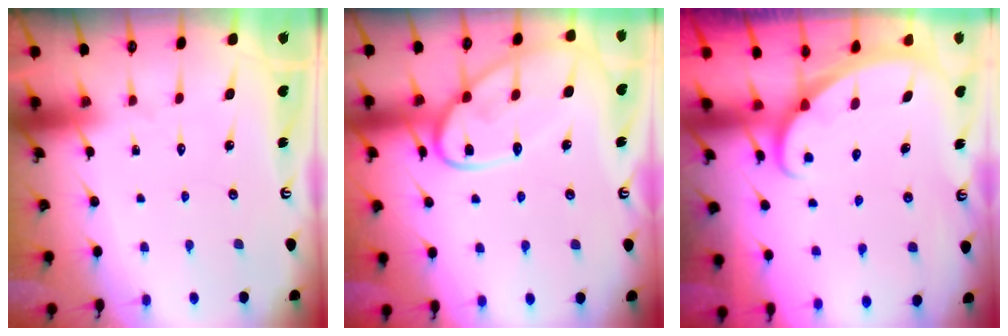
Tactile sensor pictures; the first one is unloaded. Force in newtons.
{"total": 14.9, "press": 14.8, "slide": 1.5}
{"total": 1.8, "press": 1.8, "slide": 0.1}